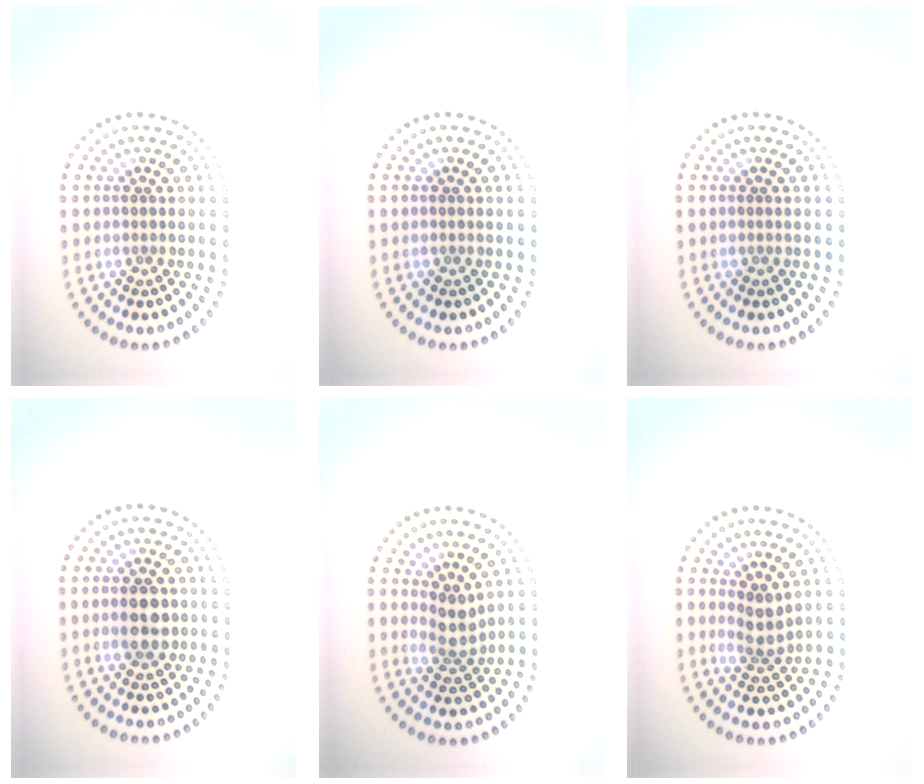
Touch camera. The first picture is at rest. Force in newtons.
{"total": 0.0}
{"total": 0.0}
{"total": 3.6, "press": 3.6, "slide": 0.1}
{"total": 2.7, "press": 2.1, "slide": 1.7}
{"total": 2.4, "press": 1.9, "slide": 1.5}